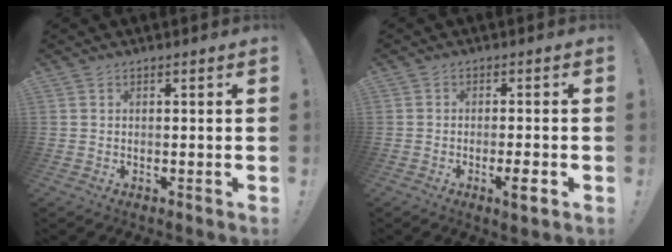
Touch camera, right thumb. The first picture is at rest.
{"total": 4.0, "force": [-2.2, 0.9, 3.2], "torque": [-0.051, 0.006, -0.034]}